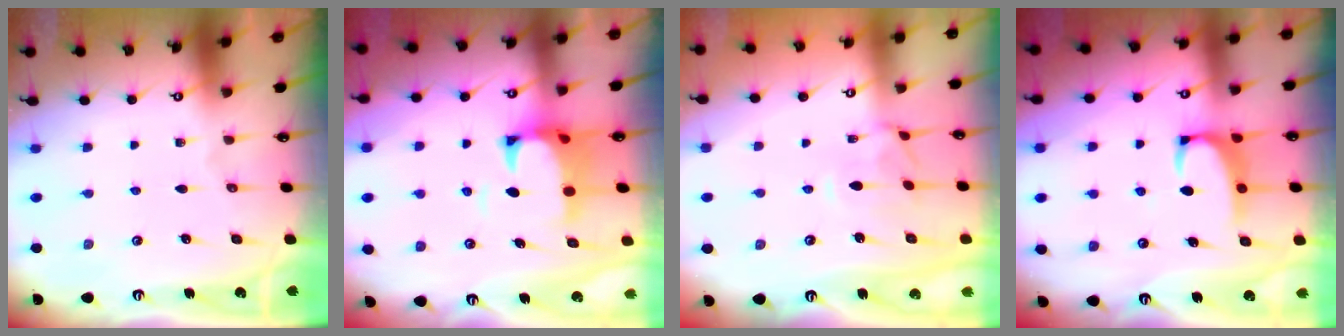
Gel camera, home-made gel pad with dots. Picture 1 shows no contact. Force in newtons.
{"total": 2.6, "press": 2.4, "slide": 1.1}
{"total": 0.6, "press": 0.0, "slide": 0.6}
{"total": 2.5, "press": 2.4, "slide": 0.7}